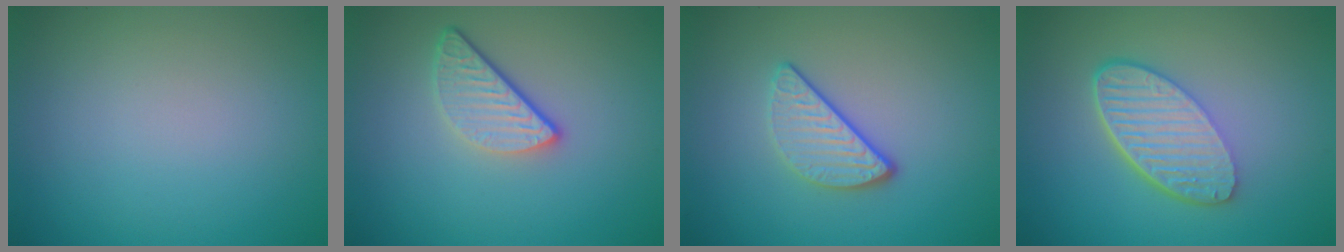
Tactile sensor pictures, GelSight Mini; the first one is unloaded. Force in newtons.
{"total": 3.3, "press": 2.6, "slide": 2.0}
{"total": 2.9, "press": 2.4, "slide": 1.6}
{"total": 5.9, "press": 4.3, "slide": 4.1}